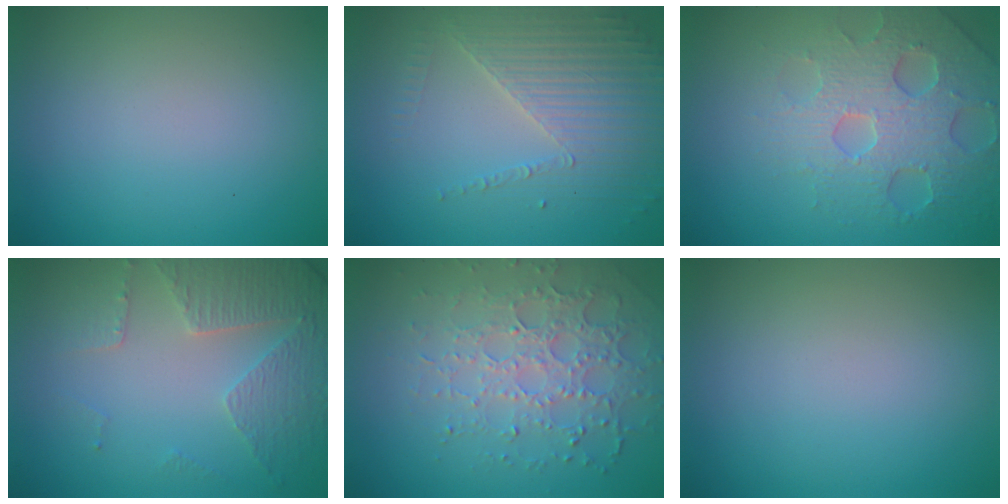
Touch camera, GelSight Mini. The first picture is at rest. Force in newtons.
{"total": 4.0, "press": 3.7, "slide": 1.5}
{"total": 4.7, "press": 4.6, "slide": 1.0}
{"total": 4.8, "press": 3.5, "slide": 3.2}
{"total": 4.6, "press": 4.0, "slide": 2.2}
{"total": 0.0}